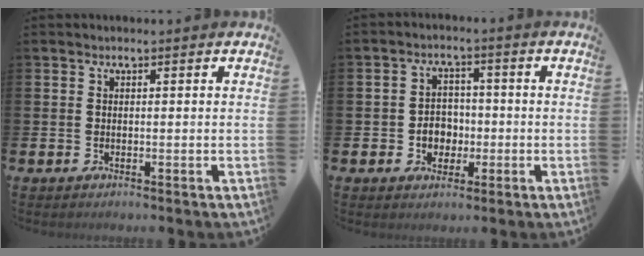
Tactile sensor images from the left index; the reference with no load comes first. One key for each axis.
{"total": 3.7, "fx": -0.9, "fy": 3.3, "fz": 1.6, "tx": -0.025, "ty": 0.000, "tz": -0.024}